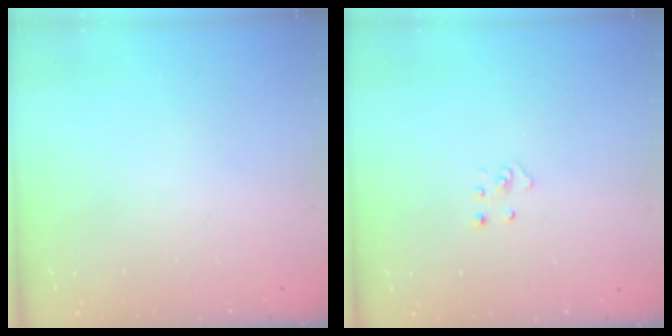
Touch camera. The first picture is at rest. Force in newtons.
{"total": 3.1, "press": 3.1, "slide": 0.2}